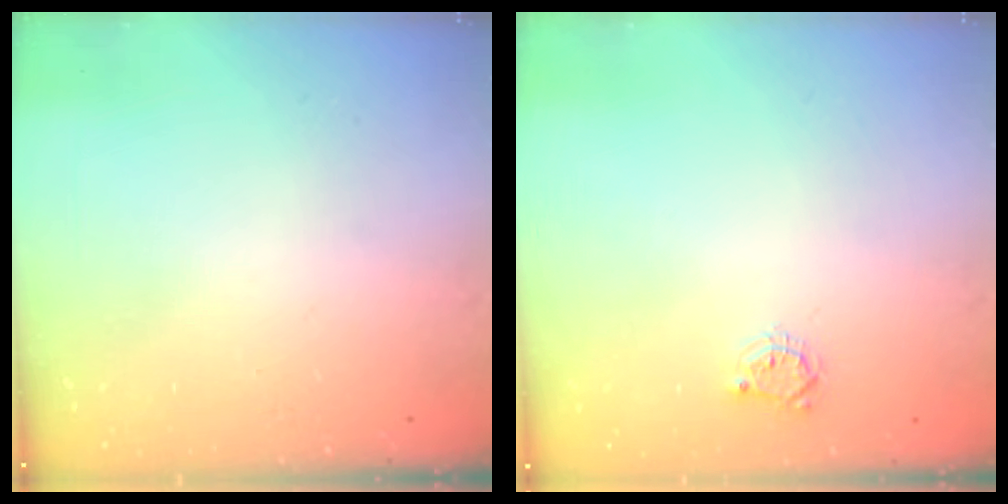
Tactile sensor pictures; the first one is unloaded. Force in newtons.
{"total": 3.5, "press": 3.5, "slide": 0.4}